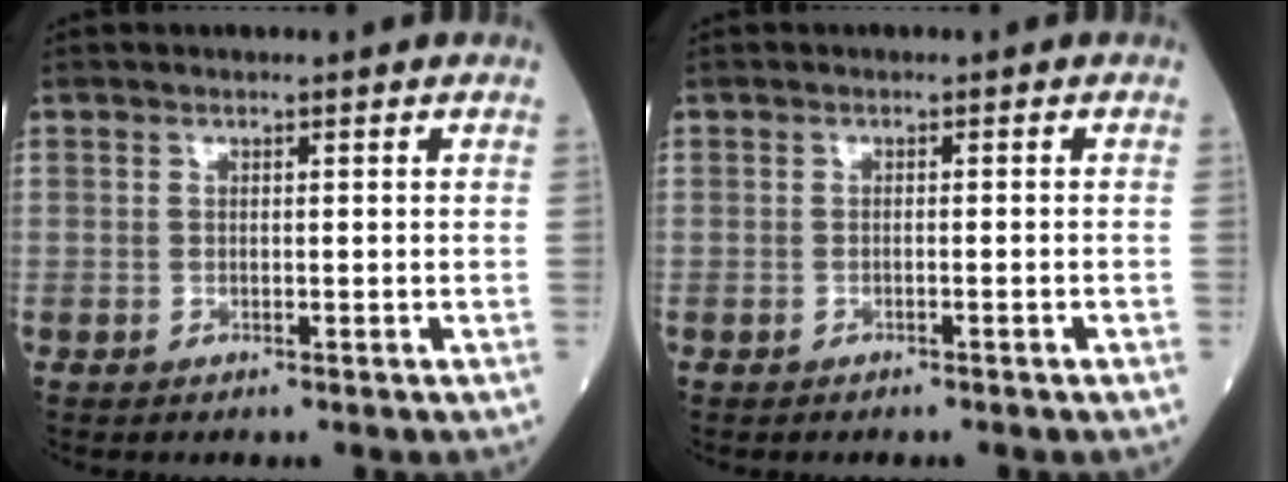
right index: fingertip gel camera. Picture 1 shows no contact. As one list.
[{"total": 0.9, "force": [-0.6, -0.2, 0.6], "torque": [-0.014, 0.004, -0.005]}]